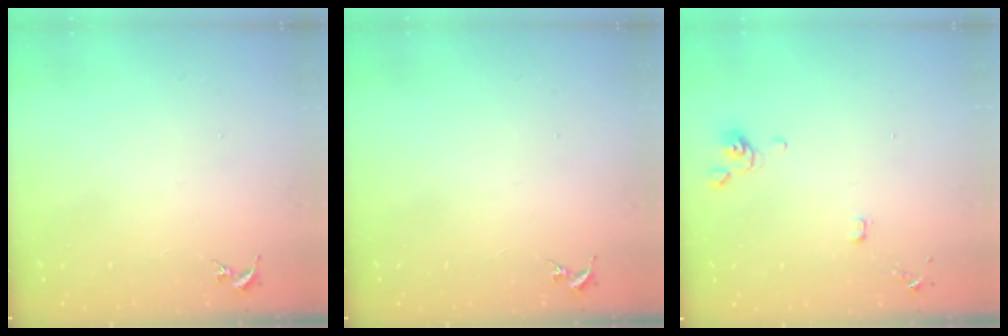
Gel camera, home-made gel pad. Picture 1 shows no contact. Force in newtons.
{"total": 0.0}
{"total": 3.4, "press": 3.4, "slide": 0.7}